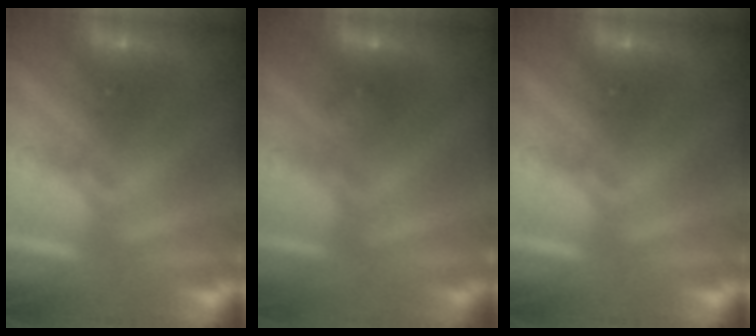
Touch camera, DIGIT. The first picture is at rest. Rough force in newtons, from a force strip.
{"total": 2.3}
{"total": 0.0}